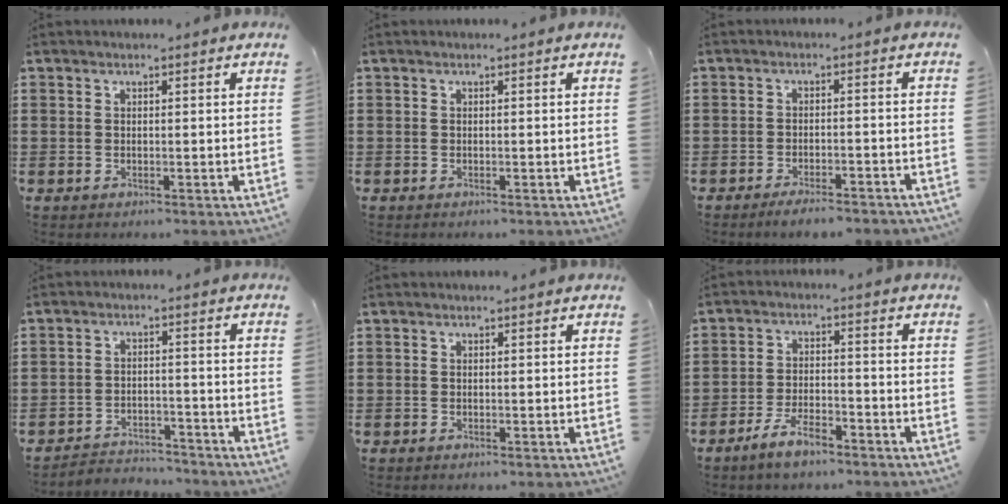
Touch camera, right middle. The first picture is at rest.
{"total": 0.0}
{"total": 2.9, "force": [-2.7, 0.1, 1.1], "torque": [-0.017, 0.004, -0.053]}
{"total": 3.8, "force": [-3.7, 0.8, -0.2], "torque": [-0.006, 0.003, -0.082]}
{"total": 0.0}
{"total": 6.0, "force": [-4.6, 1.8, 3.5], "torque": [-0.074, 0.005, -0.089]}